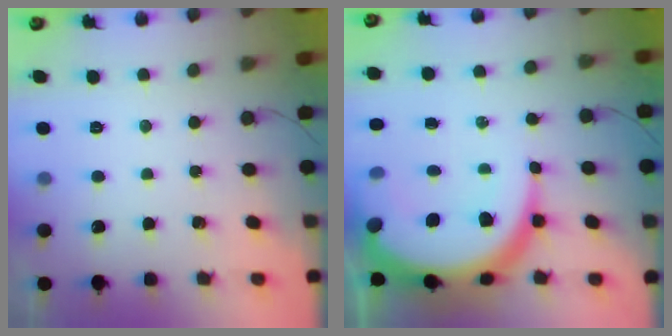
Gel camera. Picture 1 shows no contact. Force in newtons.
{"total": 19.4, "press": 19.3, "slide": 1.8}